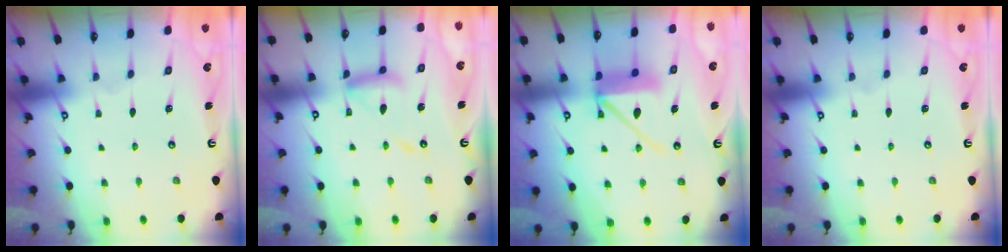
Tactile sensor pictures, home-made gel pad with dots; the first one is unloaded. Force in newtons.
{"total": 14.4, "press": 14.3, "slide": 1.3}
{"total": 11.4, "press": 11.3, "slide": 1.5}
{"total": 0.0}